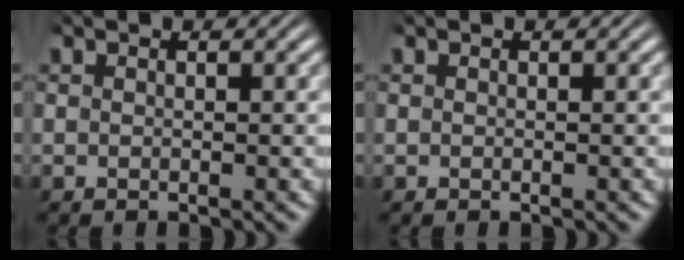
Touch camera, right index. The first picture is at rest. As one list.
[{"total": 0.0}]